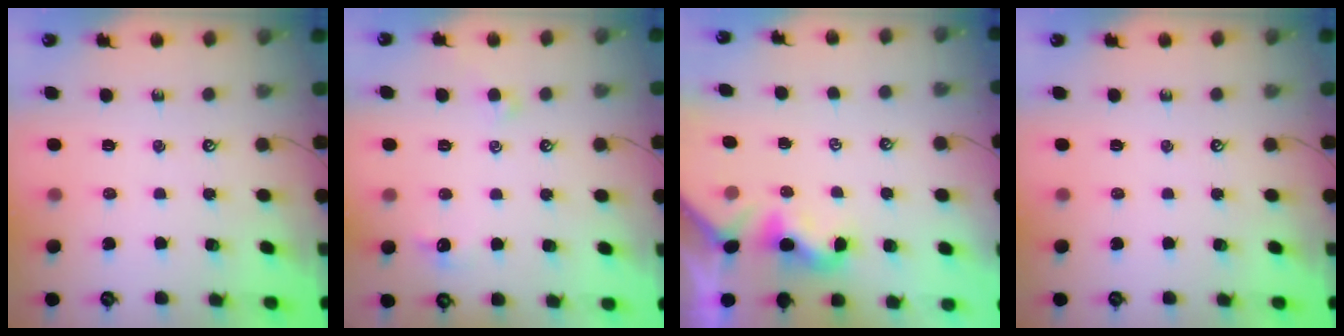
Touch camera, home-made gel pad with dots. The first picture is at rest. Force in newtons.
{"total": 1.0, "press": 0.8, "slide": 0.7}
{"total": 1.9, "press": 1.8, "slide": 0.6}
{"total": 0.0}